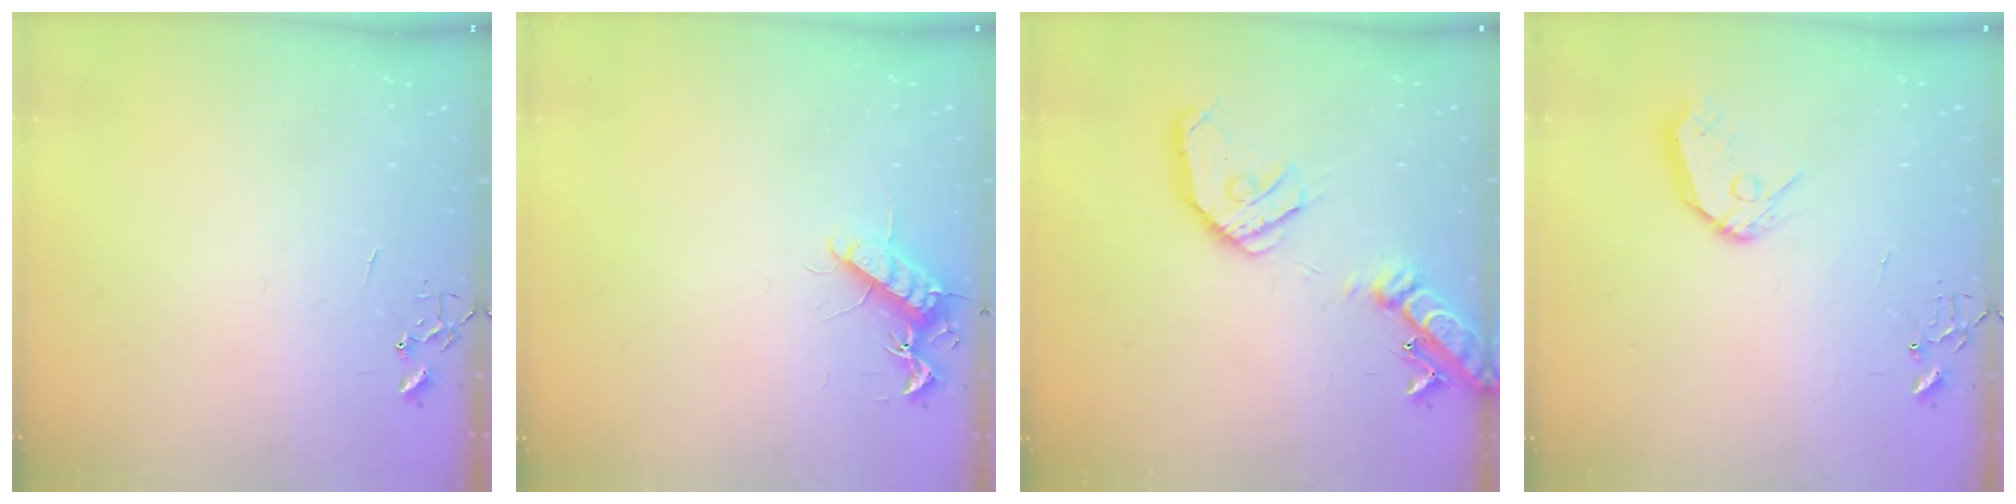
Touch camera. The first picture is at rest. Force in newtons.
{"total": 11.3, "press": 11.3, "slide": 0.7}
{"total": 18.8, "press": 18.6, "slide": 3.0}
{"total": 10.5, "press": 10.5, "slide": 1.3}